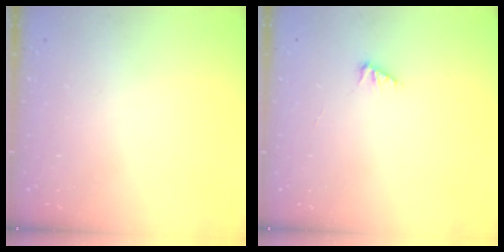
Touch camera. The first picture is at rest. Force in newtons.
{"total": 2.5, "press": 2.5, "slide": 0.3}